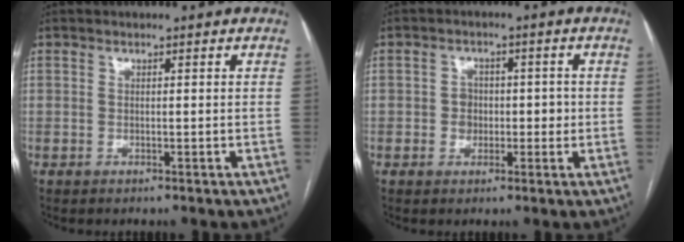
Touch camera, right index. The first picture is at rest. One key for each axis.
{"total": 3.6, "fx": -0.4, "fy": 3.0, "fz": 1.9, "tx": -0.017, "ty": 0.016, "tz": -0.004}